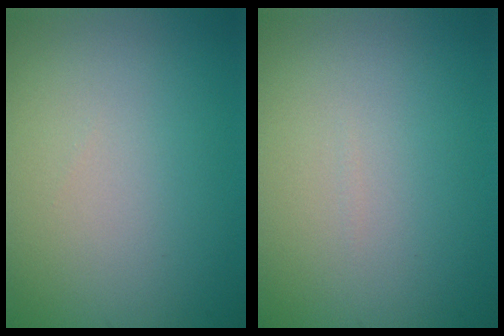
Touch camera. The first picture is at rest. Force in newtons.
{"total": 0.0}